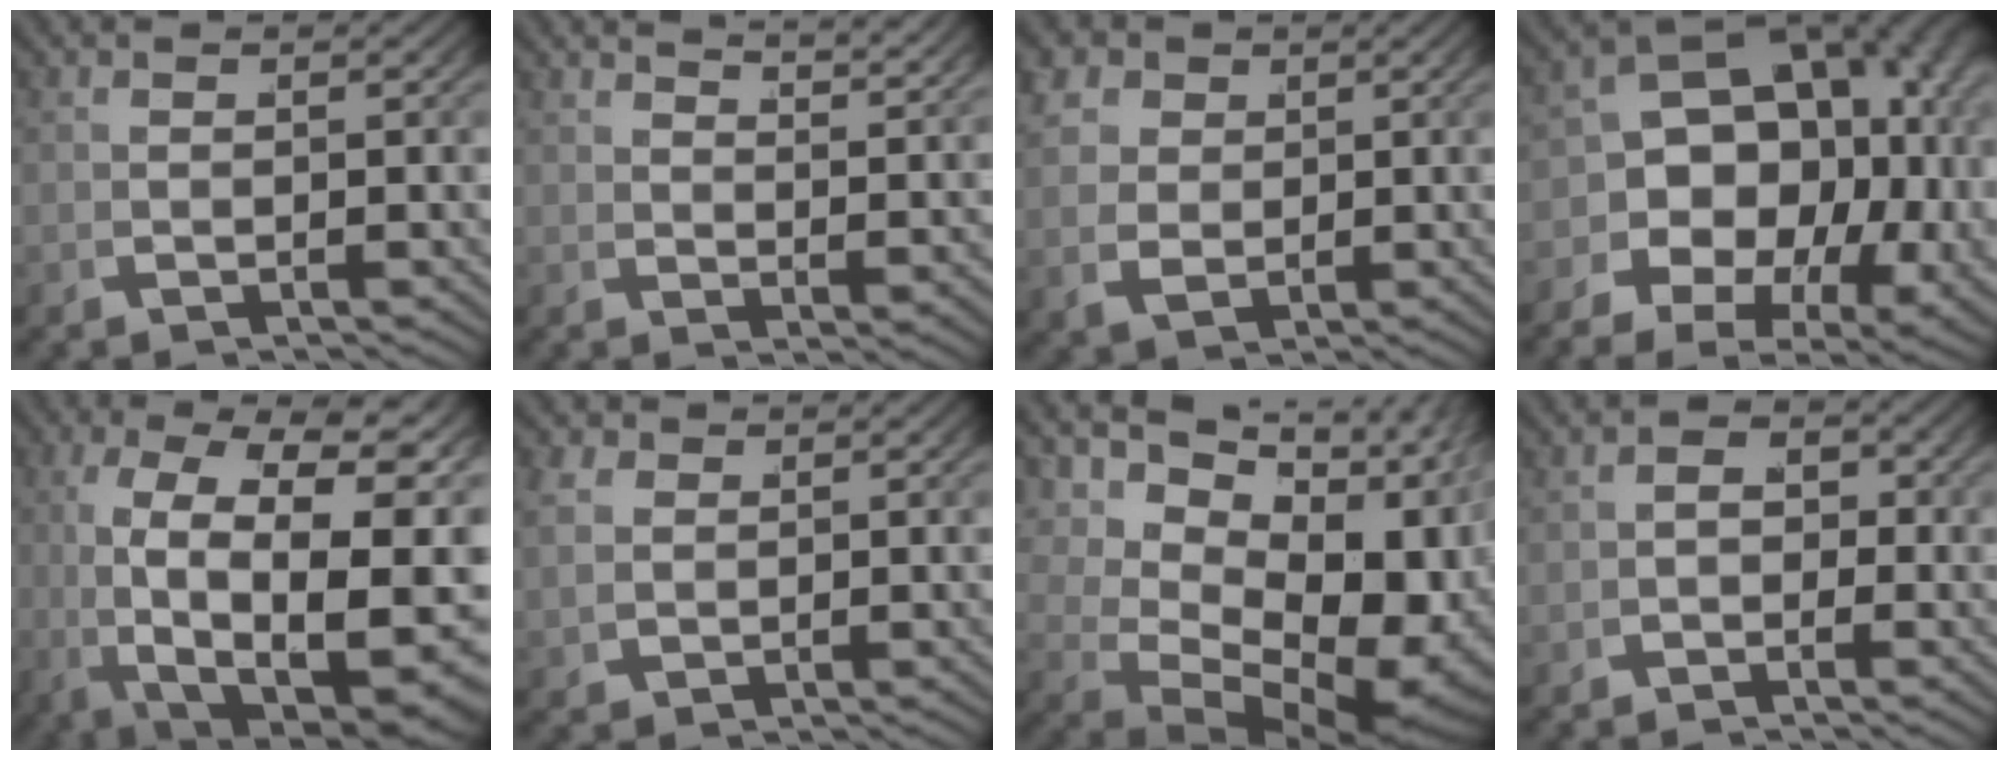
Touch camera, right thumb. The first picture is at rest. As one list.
[{"total": 3.8, "force": [3.6, 0.0, 1.3], "torque": [-0.003, 0.007, 0.060]}, {"total": 5.8, "force": [1.4, 4.8, 3.0], "torque": [-0.073, -0.017, 0.036]}, {"total": 18.4, "force": [0.6, 13.6, 12.5], "torque": [-0.210, -0.026, 0.003]}, {"total": 21.0, "force": [-1.0, 12.8, 16.6], "torque": [-0.311, -0.058, 0.020]}, {"total": 2.6, "force": [1.3, 2.1, 0.9], "torque": [-0.027, -0.004, 0.032]}, {"total": 17.7, "force": [0.1, 11.8, 13.1], "torque": [-0.226, -0.020, 0.019]}, {"total": 2.0, "force": [-0.3, 1.8, 1.0], "torque": [-0.005, 0.002, -0.010]}]